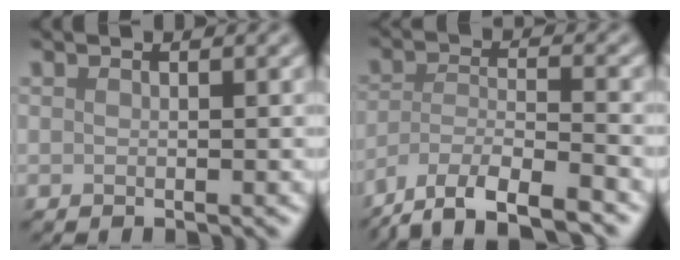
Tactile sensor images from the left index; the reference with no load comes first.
{"total": 8.8, "force": [-7.1, 2.4, 4.6], "torque": [-0.077, -0.018, -0.122]}